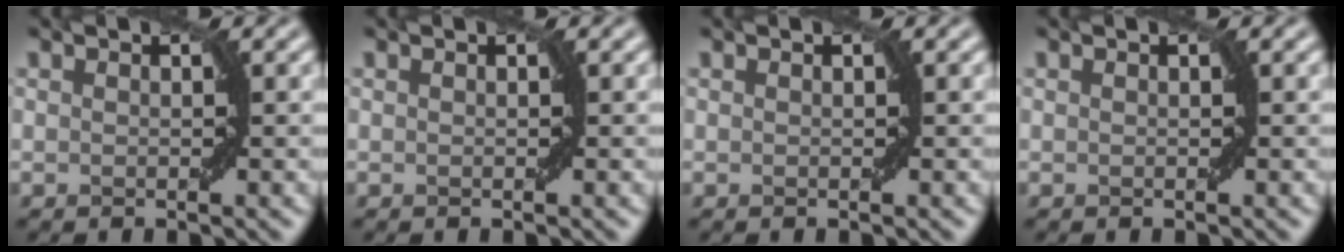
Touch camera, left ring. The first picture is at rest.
{"total": 0.0}
{"total": 0.0}
{"total": 0.0}